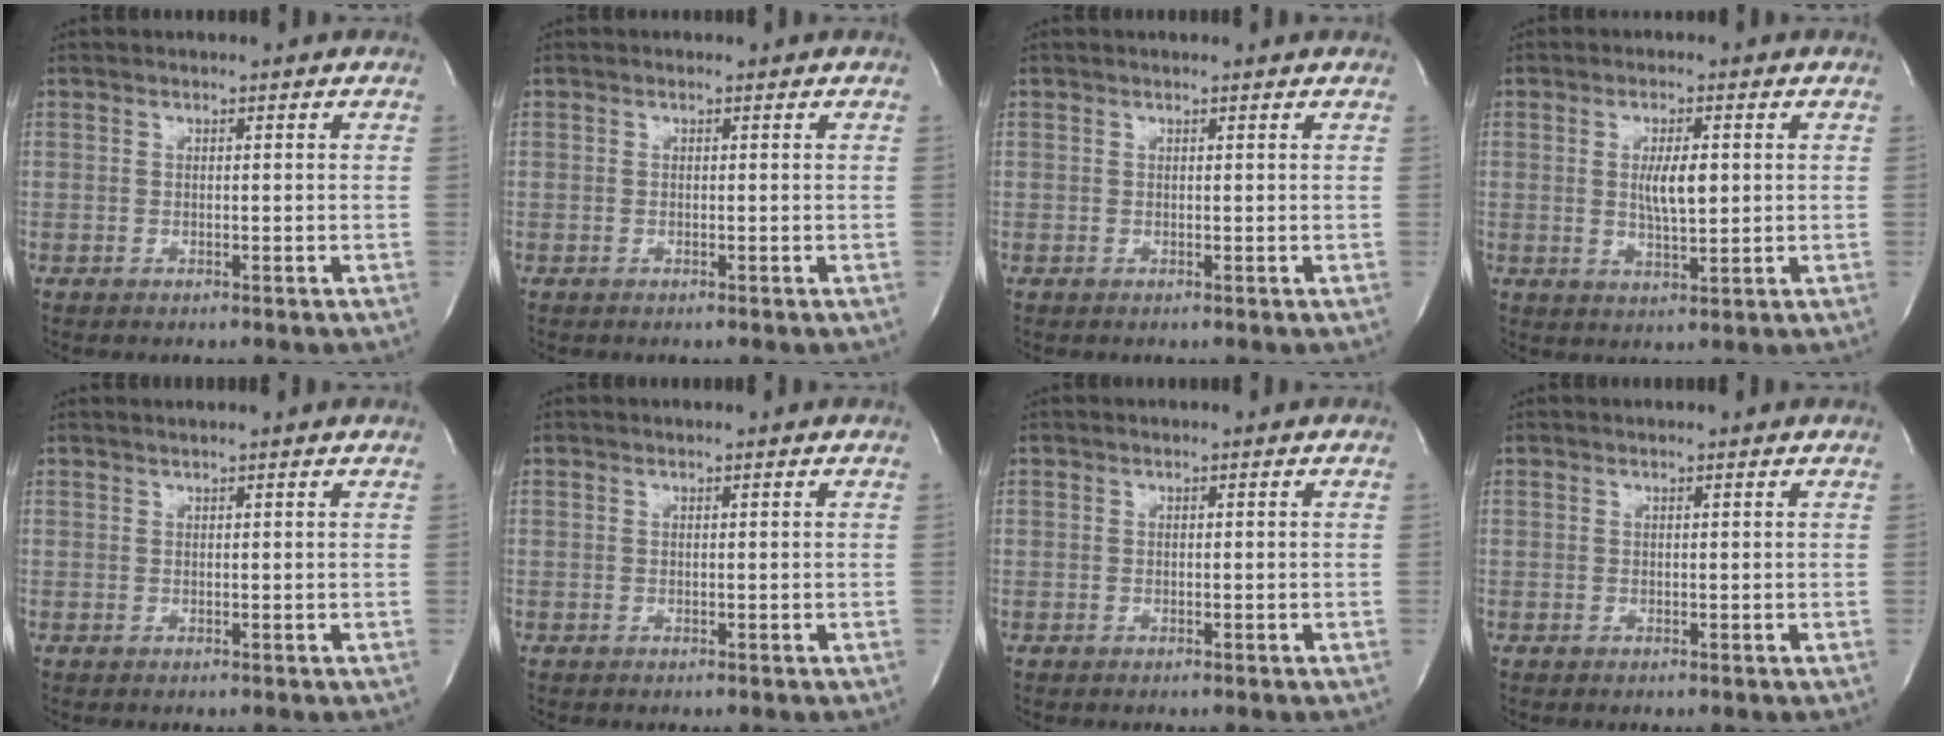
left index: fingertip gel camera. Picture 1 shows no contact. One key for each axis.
{"total": 0.0}
{"total": 1.9, "fx": 1.8, "fy": 0.0, "fz": 0.6, "tx": -0.012, "ty": 0.006, "tz": 0.016}
{"total": 4.6, "fx": 0.5, "fy": 1.0, "fz": 4.5, "tx": -0.081, "ty": -0.008, "tz": 0.010}
{"total": 1.6, "fx": 1.4, "fy": -0.5, "fz": 0.5, "tx": -0.011, "ty": 0.007, "tz": 0.023}
{"total": 0.8, "fx": 0.7, "fy": -0.1, "fz": 0.3, "tx": -0.010, "ty": 0.003, "tz": 0.008}
{"total": 0.0}
{"total": 1.4, "fx": 1.3, "fy": -0.1, "fz": 0.5, "tx": -0.011, "ty": 0.005, "tz": 0.013}